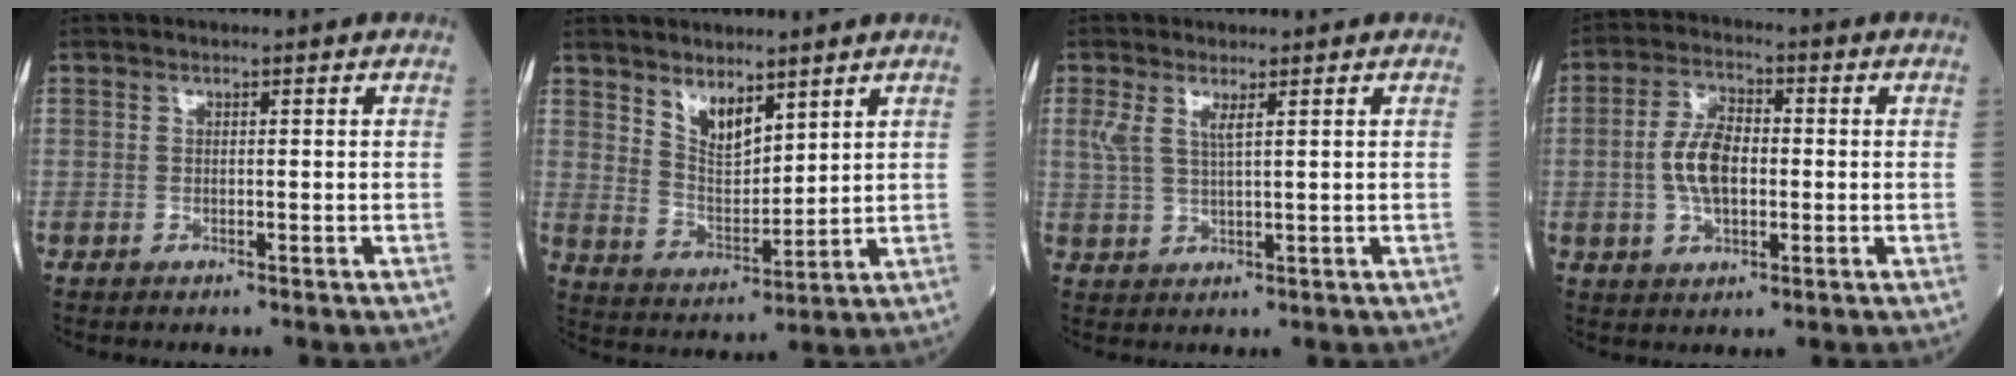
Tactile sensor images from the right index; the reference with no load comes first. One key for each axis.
{"total": 6.1, "fx": 4.4, "fy": 2.4, "fz": 3.5, "tx": -0.067, "ty": -0.011, "tz": 0.092}
{"total": 3.3, "fx": 1.6, "fy": 0.6, "fz": 2.8, "tx": -0.069, "ty": 0.008, "tz": 0.037}
{"total": 7.4, "fx": -0.5, "fy": 3.8, "fz": 6.3, "tx": -0.132, "ty": 0.012, "tz": -0.011}